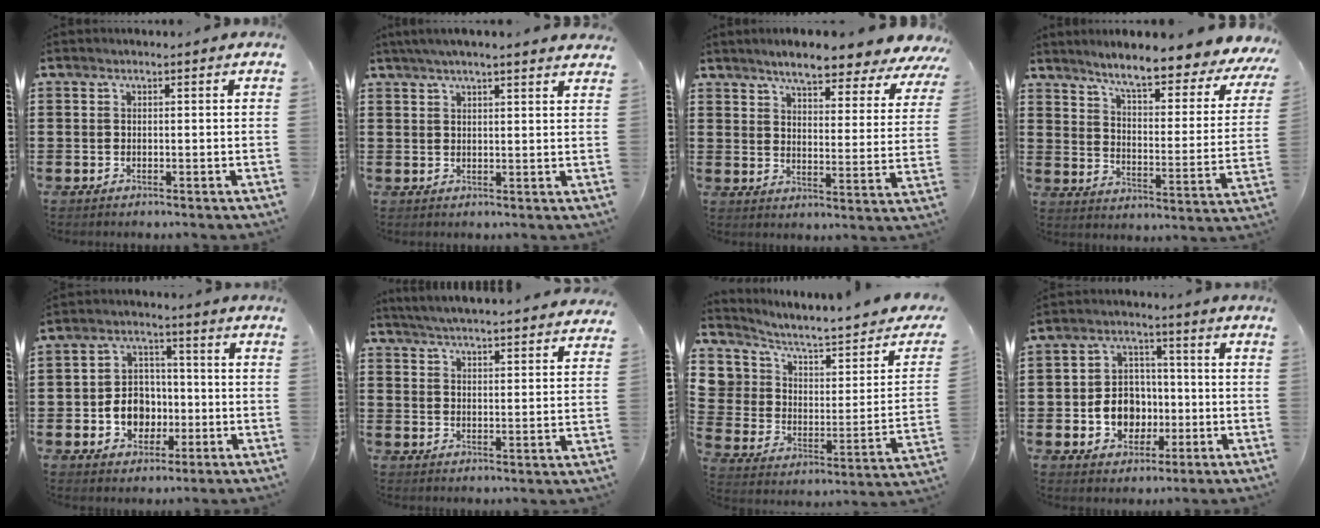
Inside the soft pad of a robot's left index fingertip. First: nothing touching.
{"total": 3.5, "force": [3.1, -0.1, 1.7], "torque": [-0.041, -0.001, 0.056]}
{"total": 7.1, "force": [6.4, 0.6, 2.8], "torque": [-0.067, -0.039, 0.108]}
{"total": 7.1, "force": [5.9, -0.2, 4.1], "torque": [-0.095, -0.043, 0.090]}
{"total": 6.6, "force": [-1.5, 5.6, 3.1], "torque": [-0.068, 0.012, -0.029]}
{"total": 5.1, "force": [5.0, -0.8, 0.6], "torque": [-0.034, -0.033, 0.086]}
{"total": 3.6, "force": [2.4, 2.7, 0.3], "torque": [-0.036, -0.032, 0.035]}
{"total": 7.4, "force": [-1.4, 6.4, 3.6], "torque": [-0.070, 0.013, -0.027]}